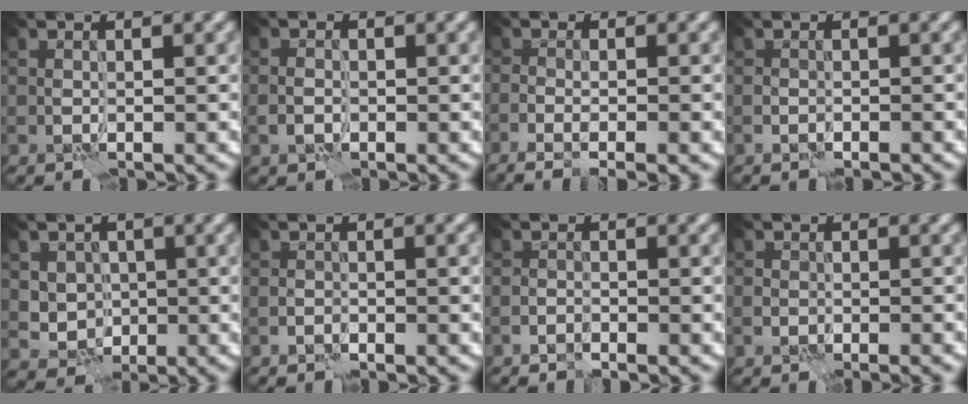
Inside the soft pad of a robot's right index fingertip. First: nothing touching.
{"total": 1.0, "force": [-0.6, 0.7, 0.3], "torque": [-0.007, 0.006, -0.010]}
{"total": 4.1, "force": [-2.4, 1.1, 3.1], "torque": [-0.042, 0.000, -0.034]}
{"total": 1.0, "force": [-1.0, 0.0, -0.2], "torque": [0.002, 0.003, -0.017]}
{"total": 2.8, "force": [0.3, 2.8, 0.5], "torque": [-0.012, 0.000, 0.015]}
{"total": 1.0, "force": [-1.0, 0.0, 0.1], "torque": [0.003, 0.005, -0.020]}
{"total": 1.3, "force": [-1.3, -0.1, -0.1], "torque": [-0.002, 0.004, -0.025]}
{"total": 1.4, "force": [-1.4, 0.2, 0.1], "torque": [0.002, 0.001, -0.023]}